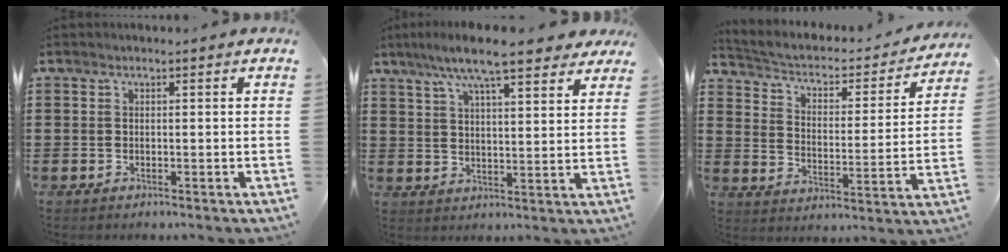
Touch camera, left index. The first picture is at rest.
{"total": 9.5, "force": [7.6, 1.3, 5.5], "torque": [-0.120, -0.017, 0.134]}
{"total": 2.6, "force": [1.8, 1.3, 1.3], "torque": [-0.040, -0.023, 0.019]}